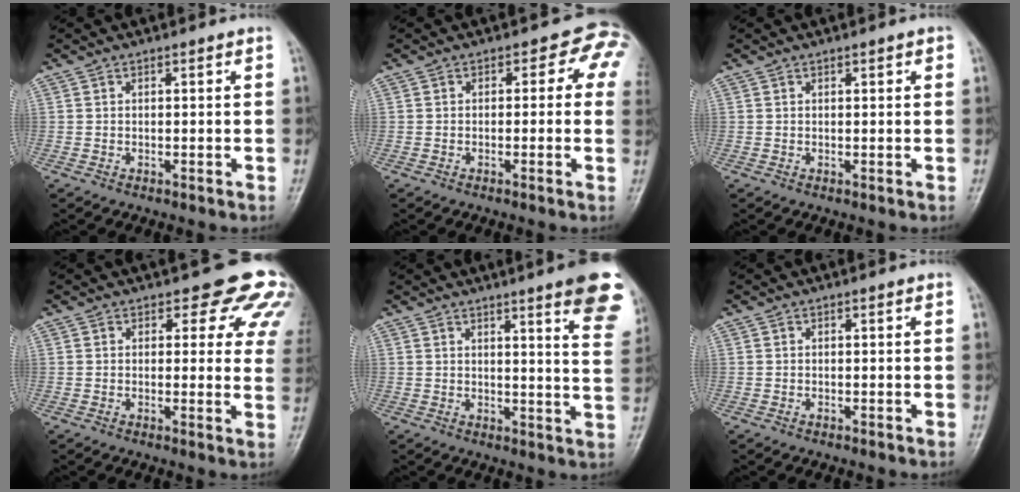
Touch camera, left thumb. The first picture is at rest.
{"total": 5.1, "force": [0.8, 3.5, 3.6], "torque": [0.003, 0.009, -0.008]}
{"total": 1.2, "force": [0.5, 0.4, 1.0], "torque": [-0.012, 0.001, 0.006]}
{"total": 10.6, "force": [7.3, 5.2, 5.7], "torque": [-0.009, -0.034, 0.060]}
{"total": 14.1, "force": [8.6, 2.0, 11.1], "torque": [-0.111, -0.038, 0.087]}
{"total": 0.0}